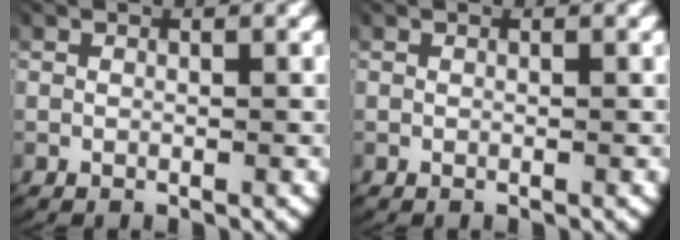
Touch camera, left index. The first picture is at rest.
{"total": 0.0}